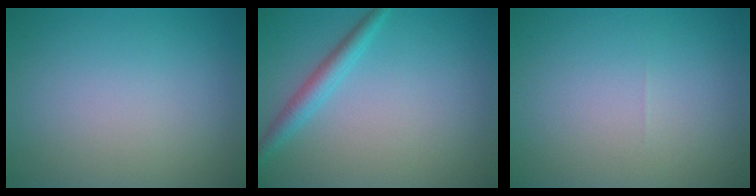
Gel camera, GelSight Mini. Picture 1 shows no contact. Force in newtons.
{"total": 2.4, "press": 2.4, "slide": 0.1}
{"total": 0.0}